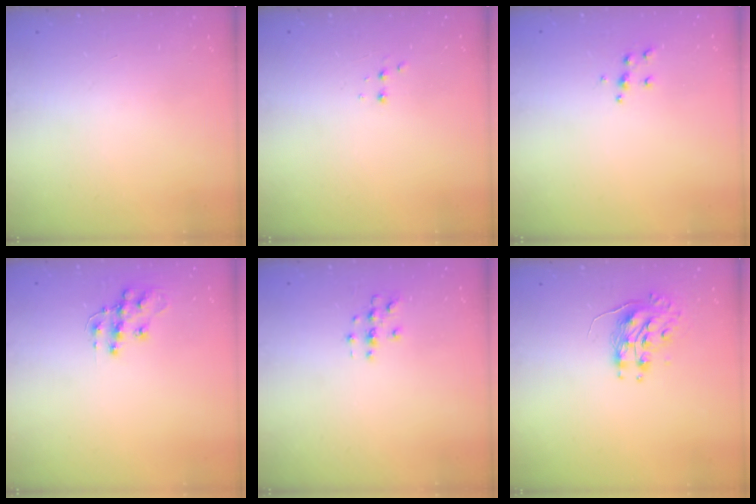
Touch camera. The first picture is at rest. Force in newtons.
{"total": 2.9, "press": 2.7, "slide": 1.0}
{"total": 4.8, "press": 4.7, "slide": 0.6}
{"total": 10.7, "press": 10.7, "slide": 0.7}
{"total": 3.0, "press": 3.0, "slide": 0.3}
{"total": 8.6, "press": 8.6, "slide": 0.3}